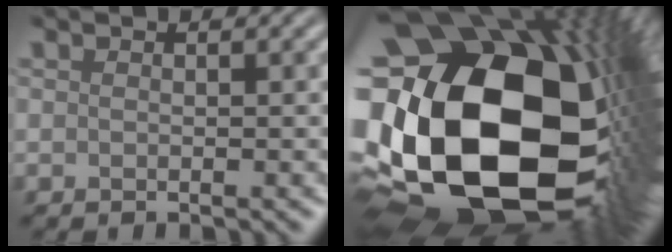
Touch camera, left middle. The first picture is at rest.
{"total": 23.4, "force": [-0.3, 16.2, 16.9], "torque": [-0.358, -0.107, 0.054]}